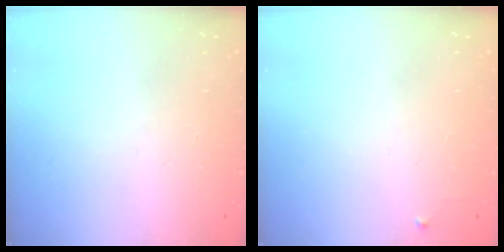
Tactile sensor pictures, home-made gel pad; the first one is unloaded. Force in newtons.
{"total": 2.4, "press": 2.3, "slide": 0.4}